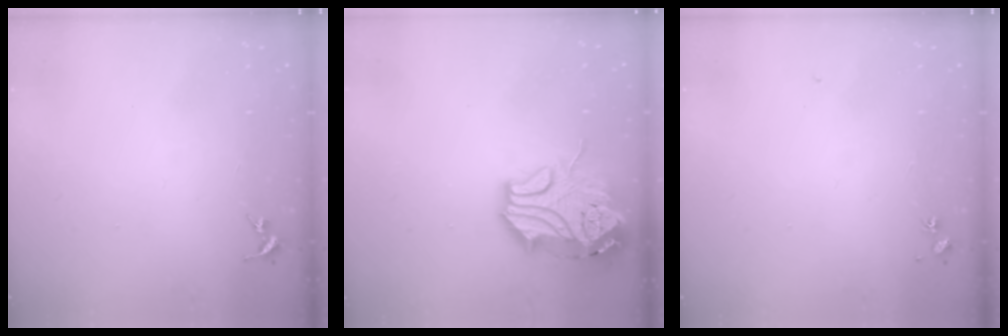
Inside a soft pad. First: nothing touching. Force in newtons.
{"total": 15.5, "press": 15.3, "slide": 2.3}
{"total": 4.4, "press": 4.4, "slide": 0.5}